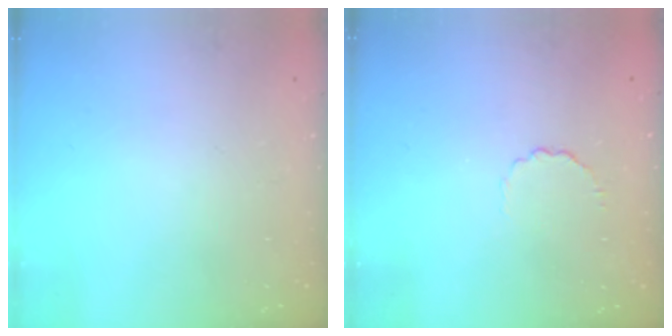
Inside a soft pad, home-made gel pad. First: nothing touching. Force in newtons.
{"total": 3.2, "press": 3.0, "slide": 1.2}